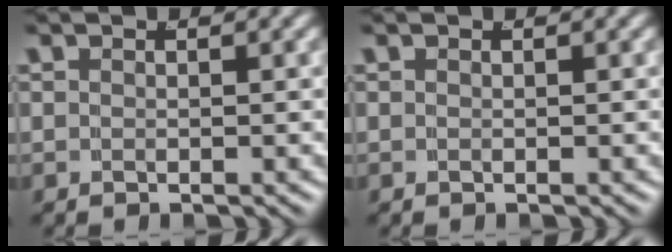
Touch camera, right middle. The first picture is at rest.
{"total": 0.0}